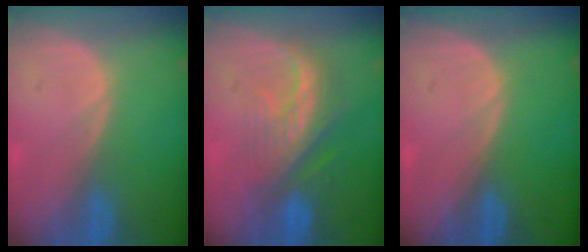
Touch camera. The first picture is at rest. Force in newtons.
{"total": 8.1, "press": 7.3, "slide": 3.3}
{"total": 0.0}